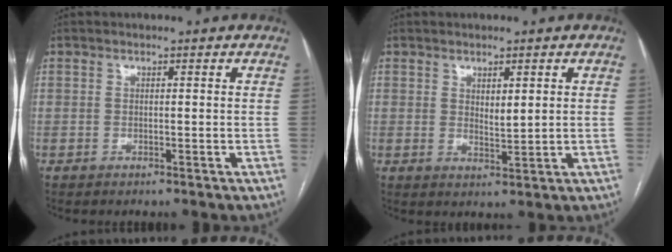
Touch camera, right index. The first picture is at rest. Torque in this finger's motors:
{"motor_torque": [-0.09, 0.10, -0.08, -0.01]}